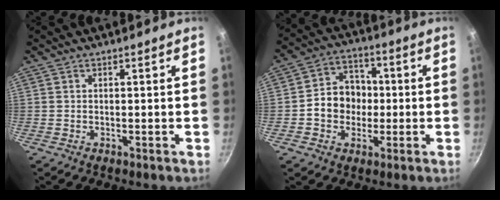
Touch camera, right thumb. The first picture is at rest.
{"total": 10.2, "force": [-0.8, 8.7, 5.3], "torque": [-0.048, 0.022, -0.026]}